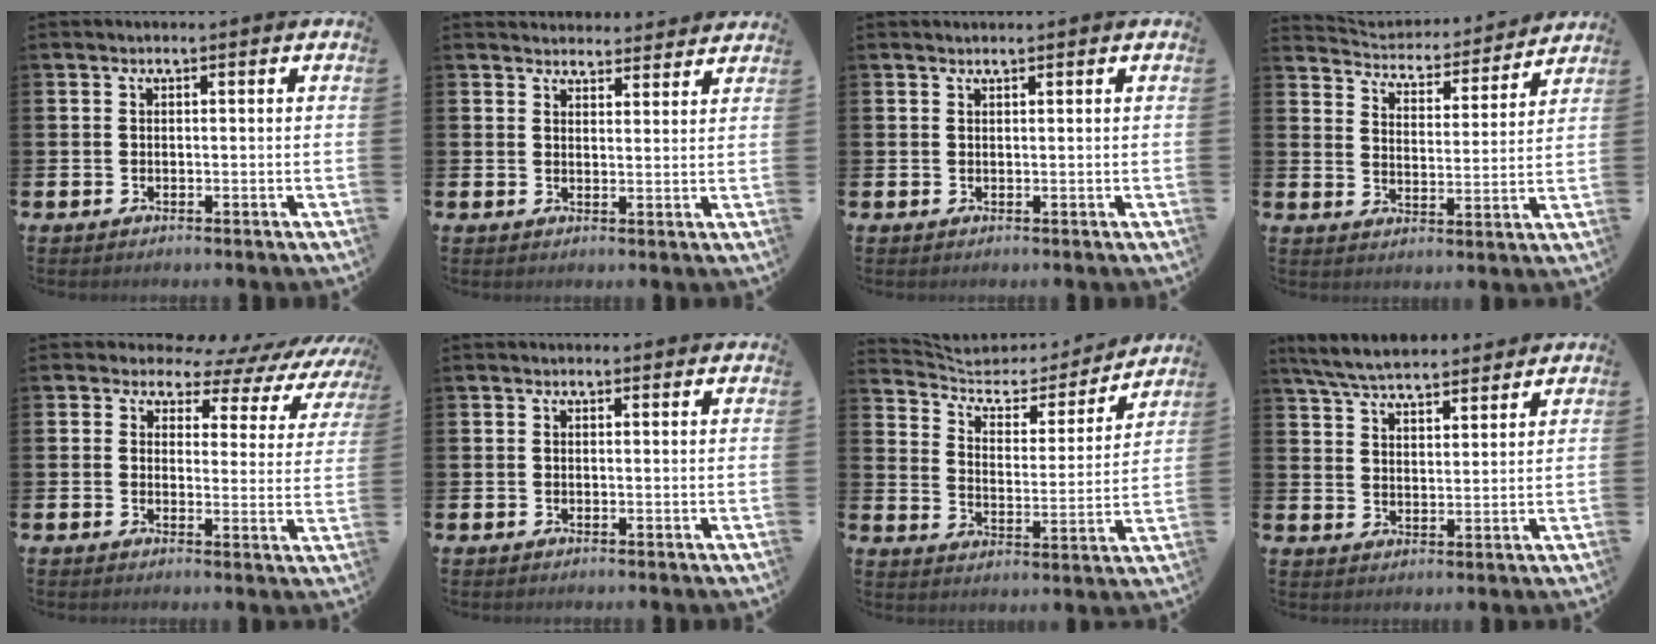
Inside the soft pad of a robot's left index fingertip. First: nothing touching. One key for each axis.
{"total": 3.6, "fx": 3.5, "fy": 0.7, "fz": -0.2, "tx": 0.006, "ty": -0.023, "tz": 0.064}
{"total": 0.8, "fx": 0.7, "fy": -0.1, "fz": -0.1, "tx": 0.009, "ty": -0.005, "tz": 0.013}
{"total": 4.5, "fx": 4.3, "fy": 1.1, "fz": 0.1, "tx": -0.035, "ty": -0.043, "tz": 0.069}
{"total": 3.7, "fx": 2.3, "fy": 2.6, "fz": 1.3, "tx": -0.025, "ty": -0.028, "tz": 0.023}
{"total": 0.5, "fx": 0.5, "fy": 0.2, "fz": 0.1, "tx": 0.008, "ty": -0.001, "tz": 0.006}
{"total": 6.5, "fx": 5.8, "fy": 2.4, "fz": 1.7, "tx": -0.063, "ty": -0.046, "tz": 0.095}
{"total": 6.3, "fx": 6.1, "fy": 1.0, "fz": 1.4, "tx": -0.053, "ty": -0.024, "tz": 0.111}